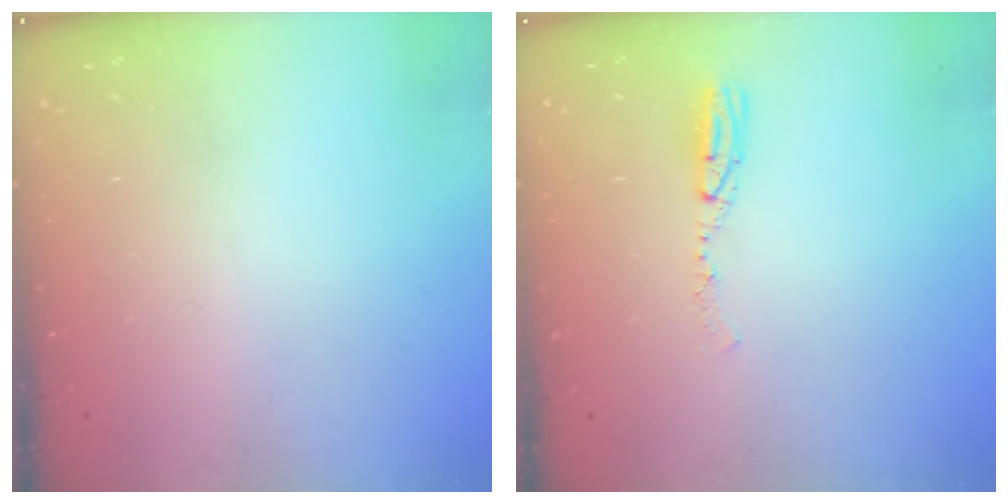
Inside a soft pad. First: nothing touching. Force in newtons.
{"total": 6.3, "press": 6.0, "slide": 1.7}